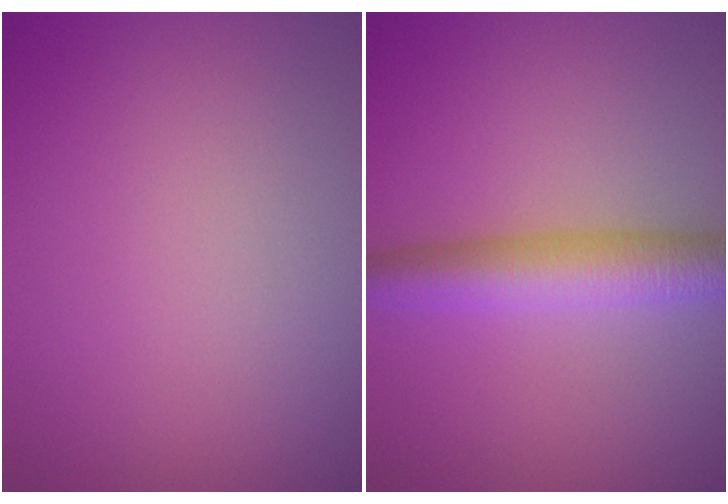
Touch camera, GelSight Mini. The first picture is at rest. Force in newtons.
{"total": 5.0, "press": 5.0, "slide": 0.0}